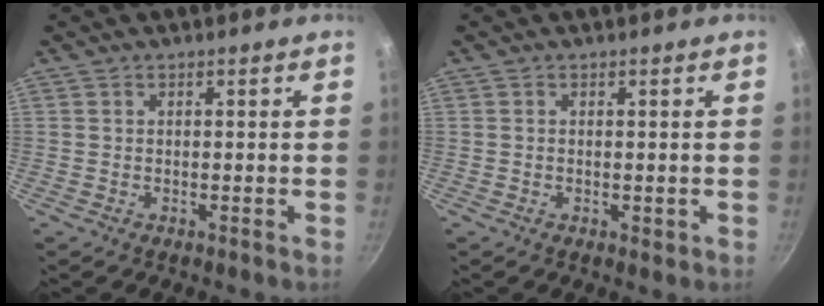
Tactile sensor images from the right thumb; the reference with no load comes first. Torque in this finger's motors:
{"motor_torque": [-0.72, 0.26, -0.28, -0.07, 0.05]}